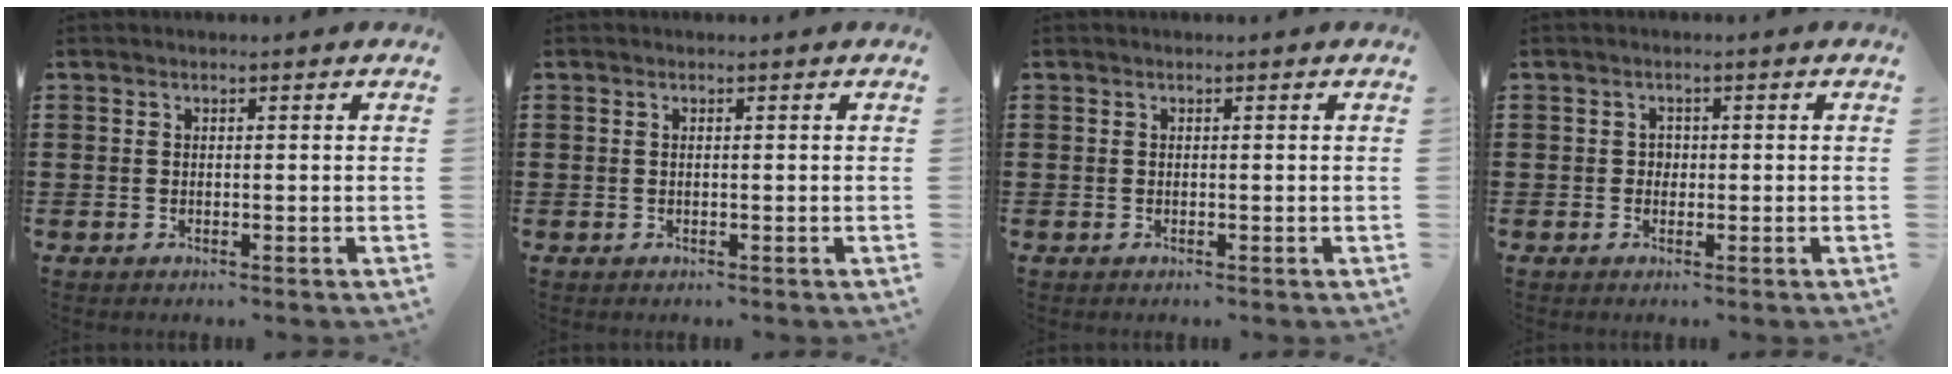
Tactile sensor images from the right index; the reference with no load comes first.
{"total": 0.0}
{"total": 0.0}
{"total": 1.0, "force": [-0.1, 0.9, 0.4], "torque": [-0.011, 0.003, -0.004]}